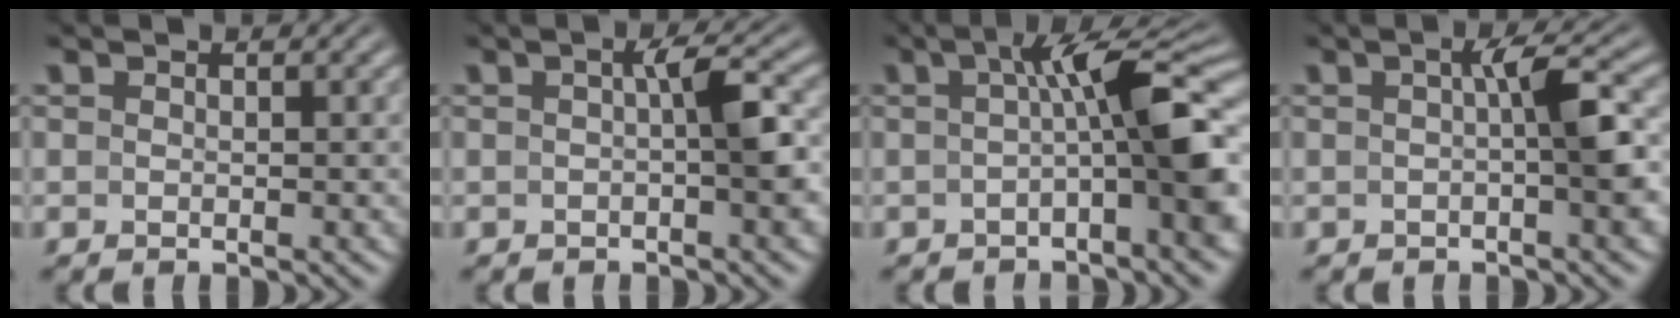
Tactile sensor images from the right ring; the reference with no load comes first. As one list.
[{"total": 2.9, "force": [-0.4, 0.0, 2.9], "torque": [-0.040, 0.002, -0.003]}, {"total": 6.9, "force": [-0.6, 1.1, 6.8], "torque": [-0.103, 0.006, -0.004]}, {"total": 3.5, "force": [-0.4, 0.0, 3.5], "torque": [-0.049, 0.005, -0.005]}]